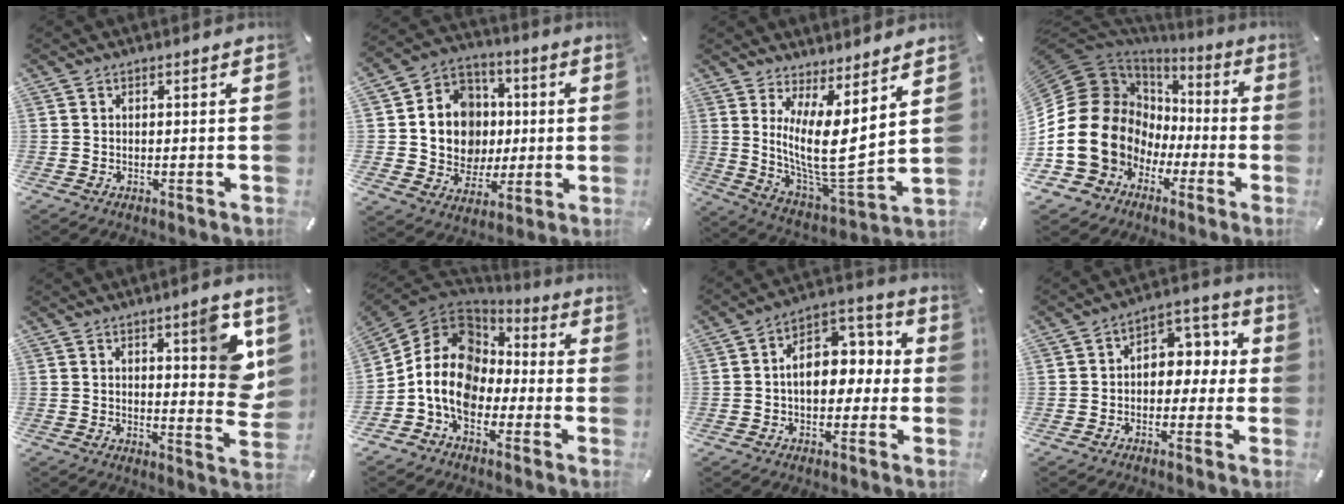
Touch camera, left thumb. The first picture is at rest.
{"total": 13.9, "force": [0.3, 13.2, 4.3], "torque": [-0.084, 0.000, 0.017]}
{"total": 13.8, "force": [4.6, 4.3, 12.2], "torque": [-0.240, -0.066, 0.081]}
{"total": 22.3, "force": [-1.6, 18.5, 12.3], "torque": [-0.277, -0.017, -0.001]}
{"total": 10.4, "force": [5.0, 2.6, 8.8], "torque": [-0.105, -0.039, 0.078]}
{"total": 14.5, "force": [-2.8, 12.0, 7.6], "torque": [-0.188, 0.021, -0.053]}
{"total": 10.8, "force": [-0.8, 7.8, 7.5], "torque": [-0.090, 0.000, -0.016]}
{"total": 6.4, "force": [-0.8, 5.2, 3.6], "torque": [-0.039, 0.005, -0.024]}